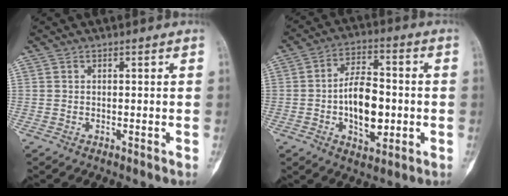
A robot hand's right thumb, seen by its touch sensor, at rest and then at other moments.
{"total": 11.9, "force": [-1.7, 6.6, 9.8], "torque": [-0.136, 0.017, -0.027]}